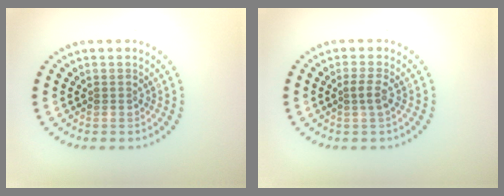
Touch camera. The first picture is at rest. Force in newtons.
{"total": 1.3, "press": 1.1, "slide": 0.8}